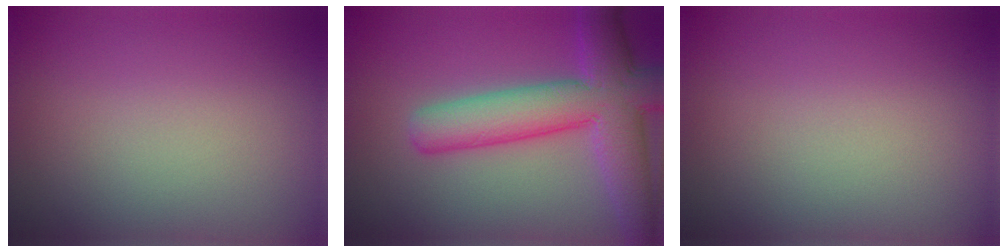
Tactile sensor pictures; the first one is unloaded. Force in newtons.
{"total": 8.2, "press": 8.2, "slide": 0.4}
{"total": 0.0}